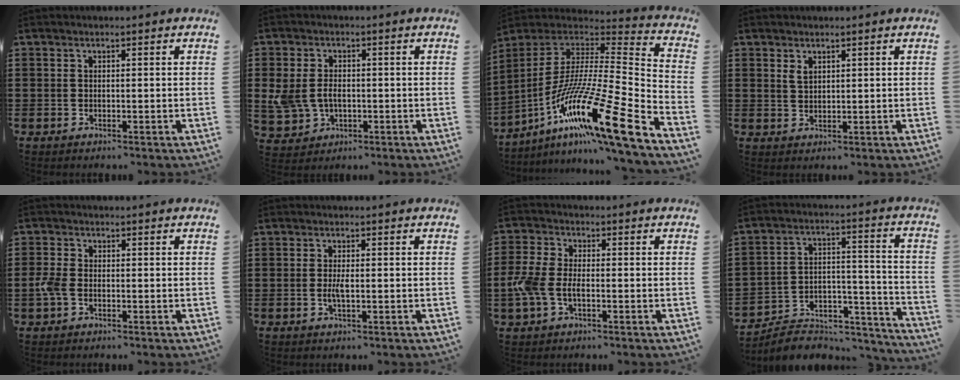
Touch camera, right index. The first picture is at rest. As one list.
[{"total": 4.7, "force": [-0.5, 3.7, 2.9], "torque": [-0.083, 0.002, -0.015]}, {"total": 20.6, "force": [-11.2, 2.5, 17.1], "torque": [-0.330, 0.004, -0.208]}, {"total": 1.5, "force": [0.9, 0.7, 0.9], "torque": [-0.019, 0.003, 0.017]}, {"total": 3.1, "force": [-1.0, 1.6, 2.4], "torque": [-0.065, -0.005, -0.024]}, {"total": 2.2, "force": [-0.5, 0.5, 2.1], "torque": [-0.046, -0.003, -0.011]}, {"total": 5.2, "force": [-1.7, 2.7, 4.2], "torque": [-0.114, -0.007, -0.040]}, {"total": 6.3, "force": [-5.6, 2.4, 1.5], "torque": [-0.020, 0.013, -0.107]}]